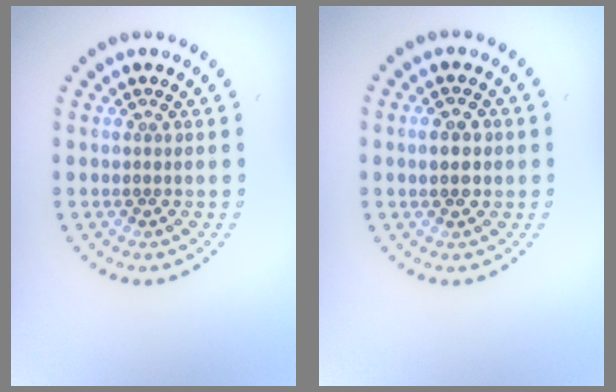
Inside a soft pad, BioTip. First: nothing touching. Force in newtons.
{"total": 2.0, "press": 2.0, "slide": 0.1}